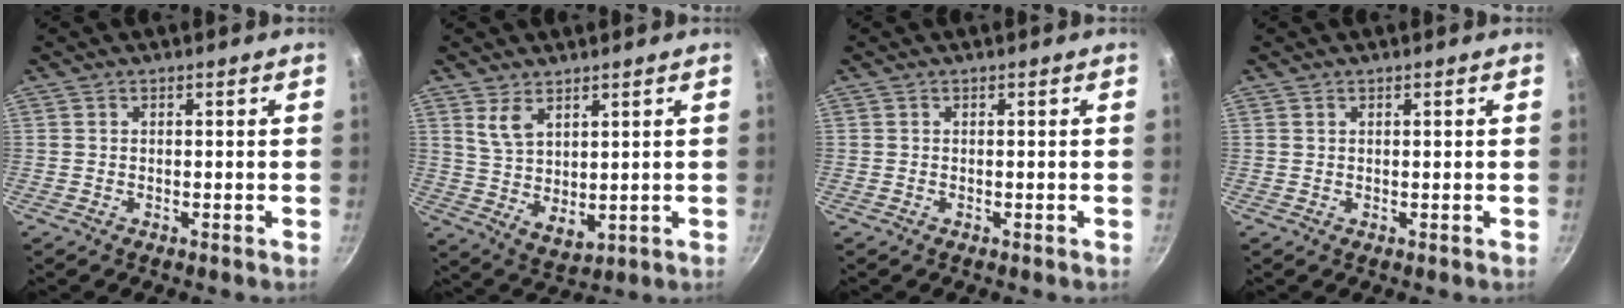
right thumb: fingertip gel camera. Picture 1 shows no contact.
{"total": 7.4, "force": [3.9, 3.7, 5.1], "torque": [-0.081, -0.032, 0.085]}
{"total": 0.0}
{"total": 0.0}